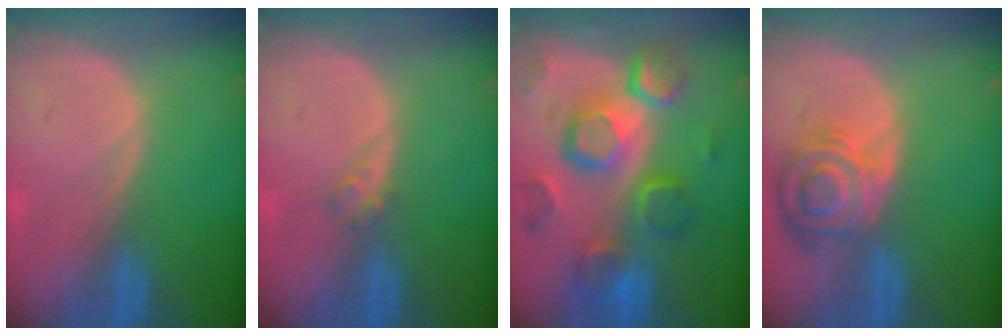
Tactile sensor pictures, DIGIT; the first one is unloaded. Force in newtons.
{"total": 1.6, "press": 1.4, "slide": 0.8}
{"total": 12.4, "press": 10.7, "slide": 6.2}
{"total": 8.4, "press": 7.4, "slide": 3.9}